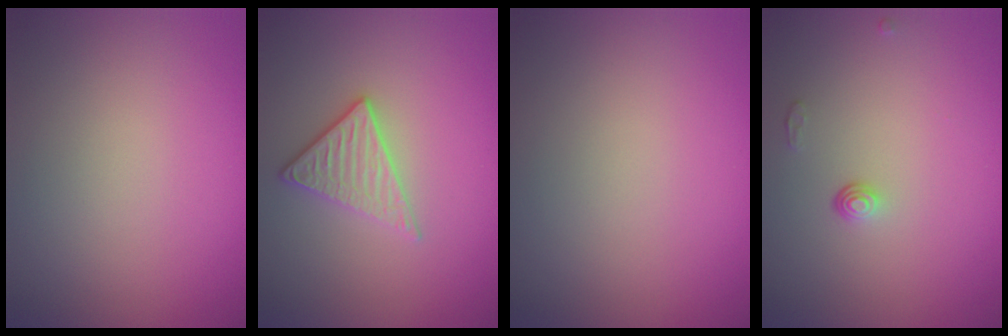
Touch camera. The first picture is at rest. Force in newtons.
{"total": 2.8, "press": 2.5, "slide": 1.3}
{"total": 0.0}
{"total": 1.0, "press": 0.7, "slide": 0.8}